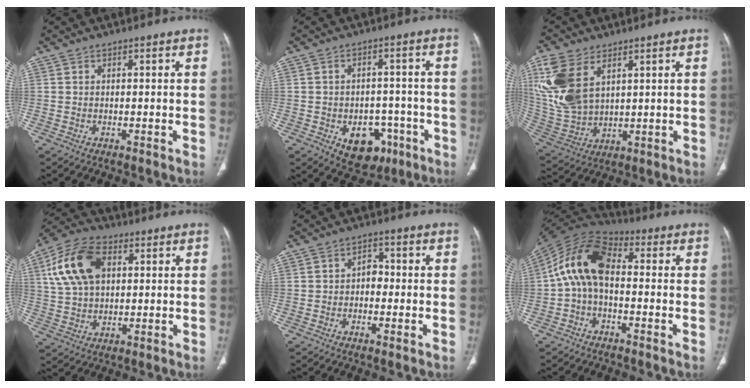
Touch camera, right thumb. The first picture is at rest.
{"total": 10.4, "force": [-4.4, 7.3, 6.0], "torque": [-0.046, 0.030, -0.048]}
{"total": 15.5, "force": [6.1, 9.3, 10.7], "torque": [-0.239, -0.016, 0.138]}
{"total": 14.4, "force": [4.3, 9.1, 10.3], "torque": [-0.192, 0.011, 0.078]}
{"total": 3.8, "force": [-0.4, 2.5, 2.8], "torque": [-0.027, 0.010, -0.013]}
{"total": 12.3, "force": [-0.2, 7.3, 9.9], "torque": [-0.176, 0.035, -0.019]}